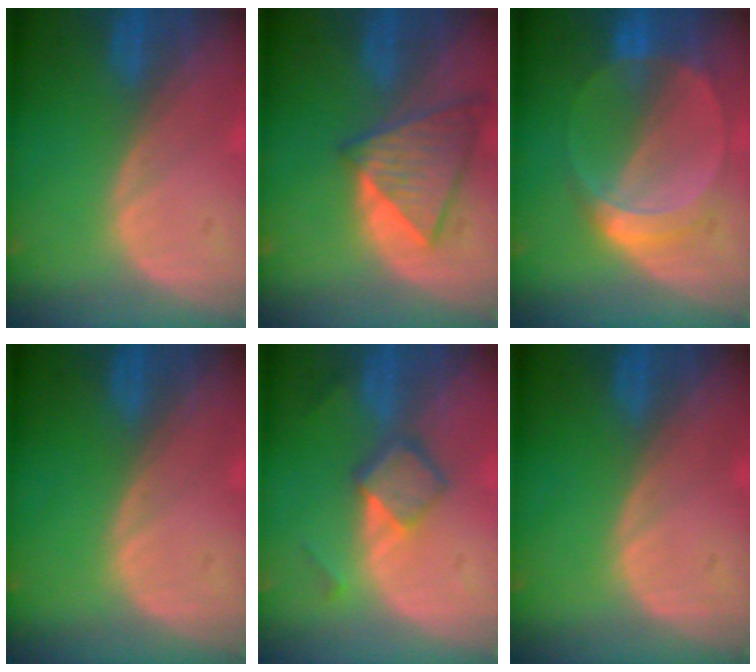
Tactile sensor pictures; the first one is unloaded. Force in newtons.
{"total": 8.0, "press": 7.2, "slide": 3.5}
{"total": 6.0, "press": 5.5, "slide": 2.4}
{"total": 0.0}
{"total": 5.4, "press": 4.7, "slide": 2.7}
{"total": 0.0}